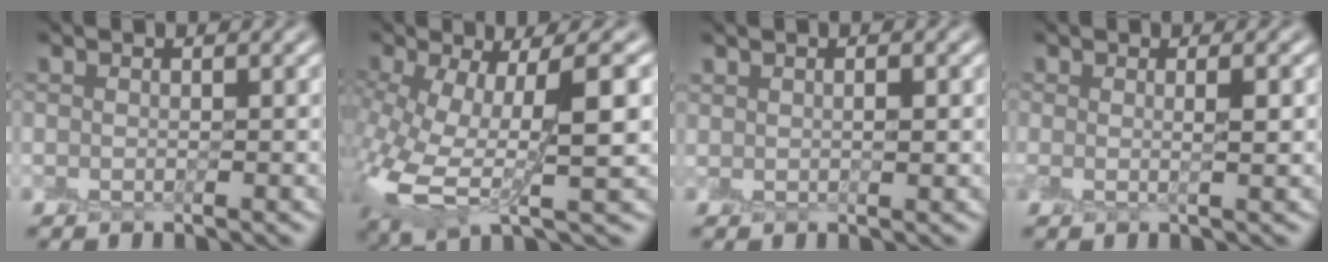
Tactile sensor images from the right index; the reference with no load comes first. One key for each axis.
{"total": 9.7, "fx": 0.4, "fy": 3.8, "fz": 8.9, "tx": -0.174, "ty": -0.013, "tz": 0.013}
{"total": 1.1, "fx": 0.5, "fy": 0.3, "fz": 0.9, "tx": -0.011, "ty": -0.002, "tz": 0.013}
{"total": 1.7, "fx": 0.1, "fy": 0.4, "fz": 1.6, "tx": -0.022, "ty": 0.000, "tz": -0.001}